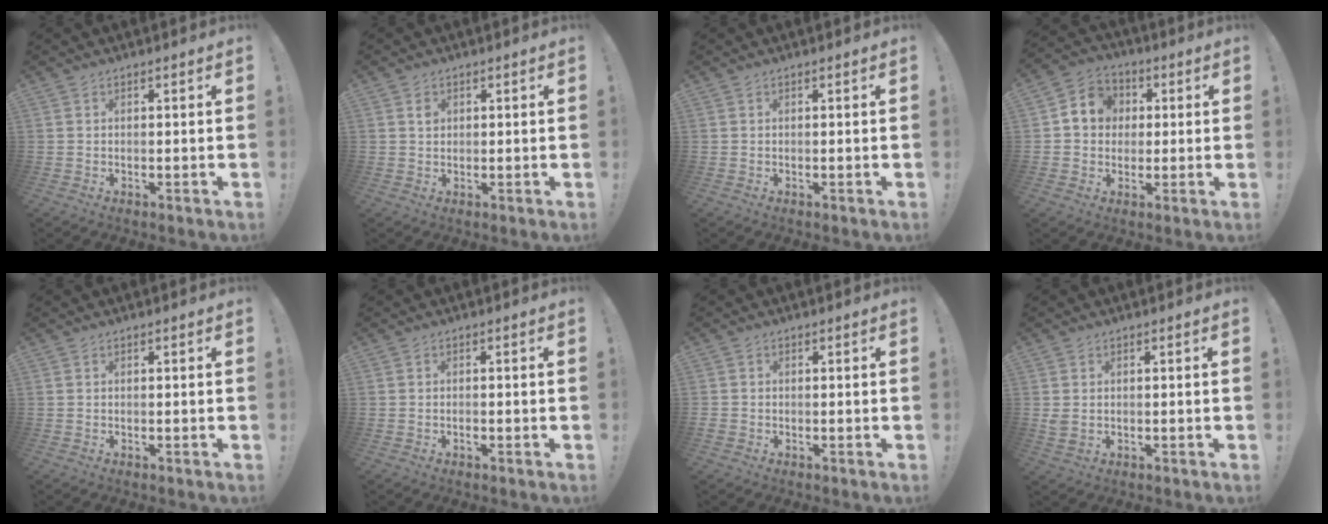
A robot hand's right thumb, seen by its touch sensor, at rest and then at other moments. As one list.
[{"total": 1.5, "force": [0.6, 1.3, 0.5], "torque": [0.012, -0.006, 0.005]}, {"total": 0.0}, {"total": 9.0, "force": [1.4, 8.3, 3.2], "torque": [-0.044, 0.009, 0.032]}, {"total": 0.0}, {"total": 0.8, "force": [-0.6, 0.4, 0.4], "torque": [-0.009, -0.001, -0.011]}, {"total": 1.1, "force": [-0.3, 1.0, 0.4], "torque": [-0.007, 0.003, -0.006]}, {"total": 2.4, "force": [0.5, 1.7, 1.6], "torque": [-0.023, 0.001, 0.010]}]